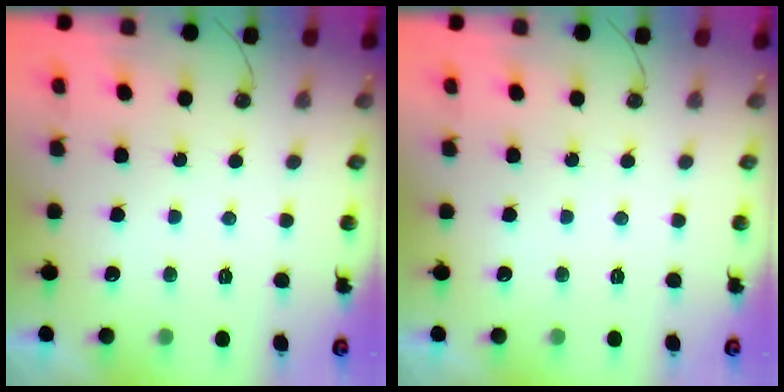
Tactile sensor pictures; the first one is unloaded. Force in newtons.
{"total": 0.0}